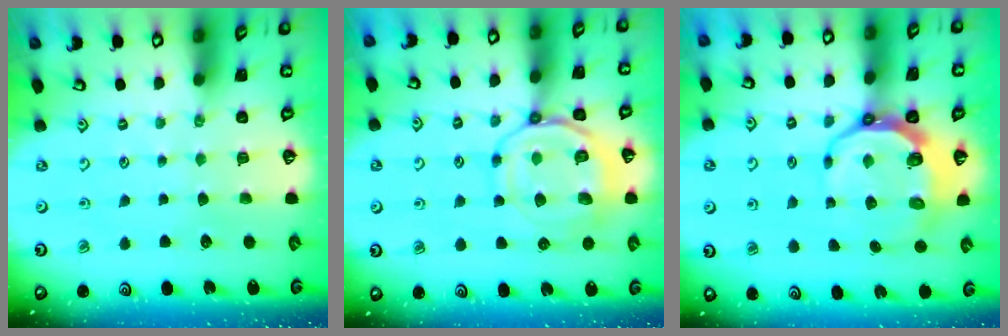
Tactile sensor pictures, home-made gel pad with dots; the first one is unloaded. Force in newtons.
{"total": 13.3, "press": 13.2, "slide": 1.3}
{"total": 10.2, "press": 9.4, "slide": 3.9}